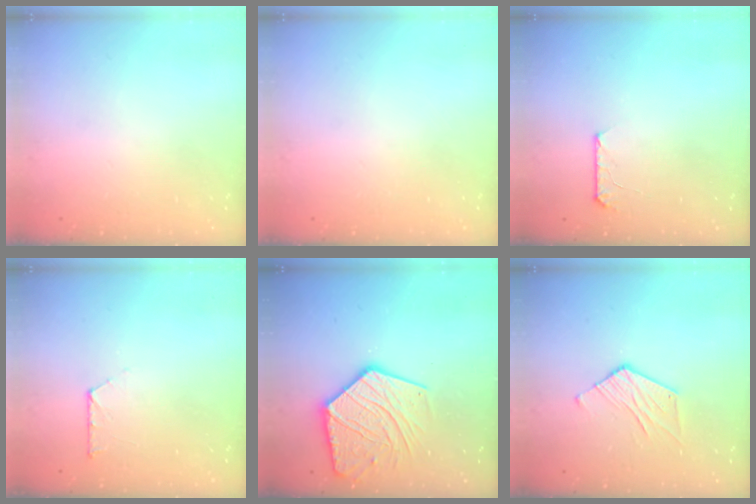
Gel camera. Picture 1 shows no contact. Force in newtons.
{"total": 0.0}
{"total": 6.3, "press": 6.3, "slide": 0.7}
{"total": 4.4, "press": 4.4, "slide": 0.5}
{"total": 17.3, "press": 17.2, "slide": 1.7}
{"total": 6.5, "press": 6.5, "slide": 0.3}